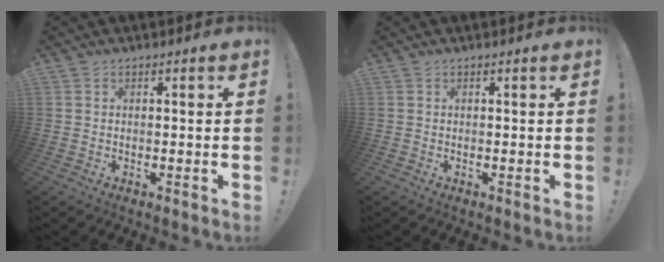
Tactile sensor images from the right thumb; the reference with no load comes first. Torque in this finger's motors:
{"motor_torque": [-0.29, -0.43, 0.13, -0.03, 0.06]}